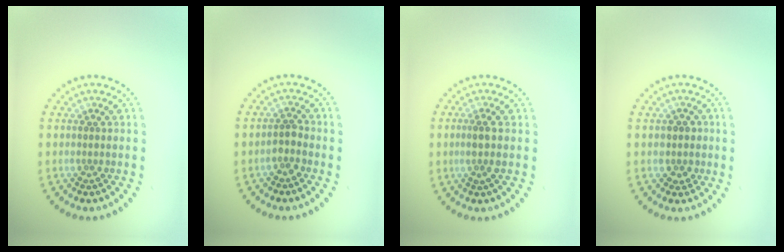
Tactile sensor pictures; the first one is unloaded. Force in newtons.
{"total": 1.4, "press": 1.2, "slide": 0.7}
{"total": 1.5, "press": 1.2, "slide": 0.9}
{"total": 1.9, "press": 1.7, "slide": 0.8}